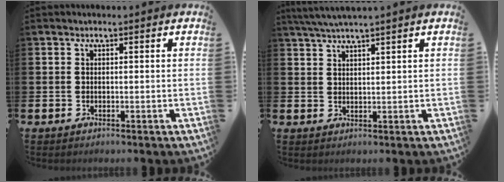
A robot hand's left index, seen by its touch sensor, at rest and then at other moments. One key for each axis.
{"total": 3.2, "fx": 2.9, "fy": -0.4, "fz": 1.1, "tx": -0.033, "ty": -0.005, "tz": 0.056}